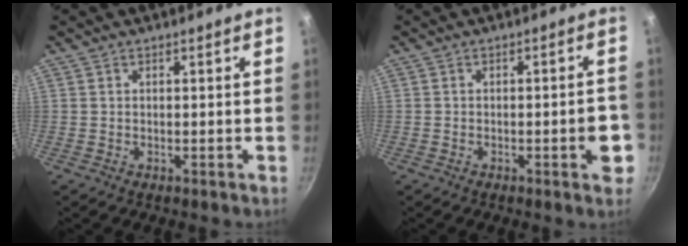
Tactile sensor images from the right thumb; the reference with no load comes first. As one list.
[{"total": 5.2, "force": [-1.7, 1.5, 4.6], "torque": [-0.047, 0.011, -0.023]}]